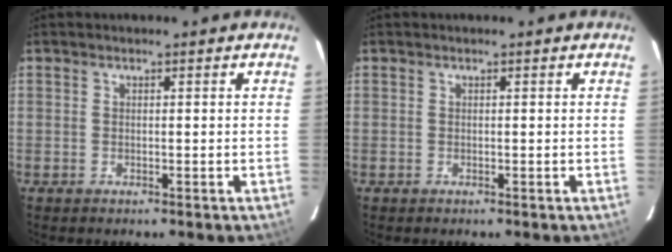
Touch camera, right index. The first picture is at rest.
{"total": 0.0}